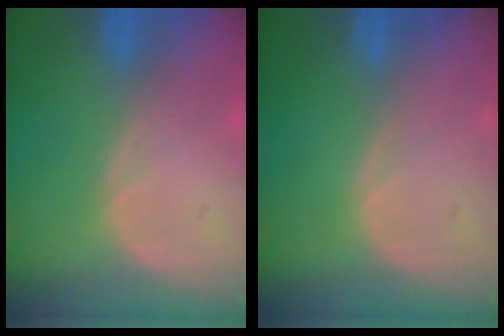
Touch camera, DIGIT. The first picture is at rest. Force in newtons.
{"total": 0.0}